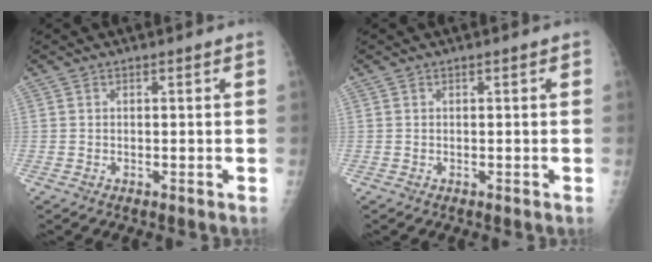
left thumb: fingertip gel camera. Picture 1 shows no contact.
{"total": 0.6, "force": [0.2, 0.3, 0.4], "torque": [-0.005, 0.002, 0.000]}